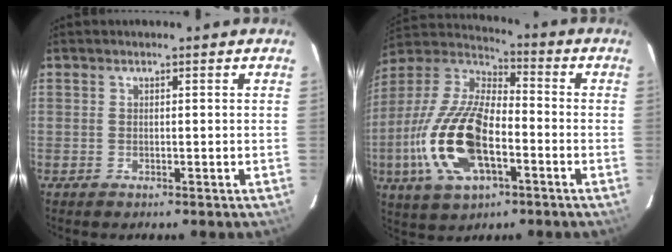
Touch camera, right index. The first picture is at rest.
{"total": 20.2, "force": [-6.0, 9.4, 16.9], "torque": [-0.369, -0.013, -0.114]}